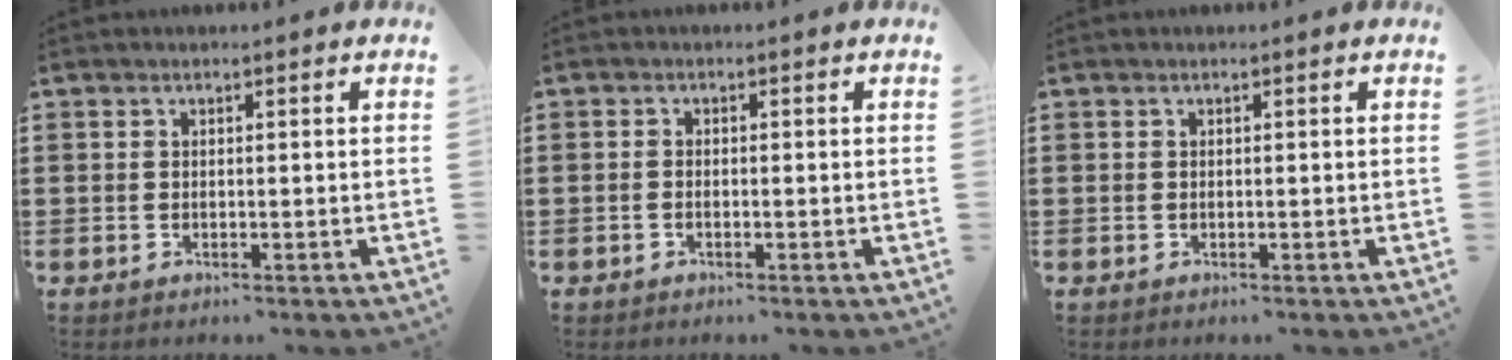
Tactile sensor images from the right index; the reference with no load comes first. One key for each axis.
{"total": 0.6, "fx": -0.4, "fy": 0.2, "fz": 0.4, "tx": -0.010, "ty": -0.004, "tz": -0.007}
{"total": 0.0}